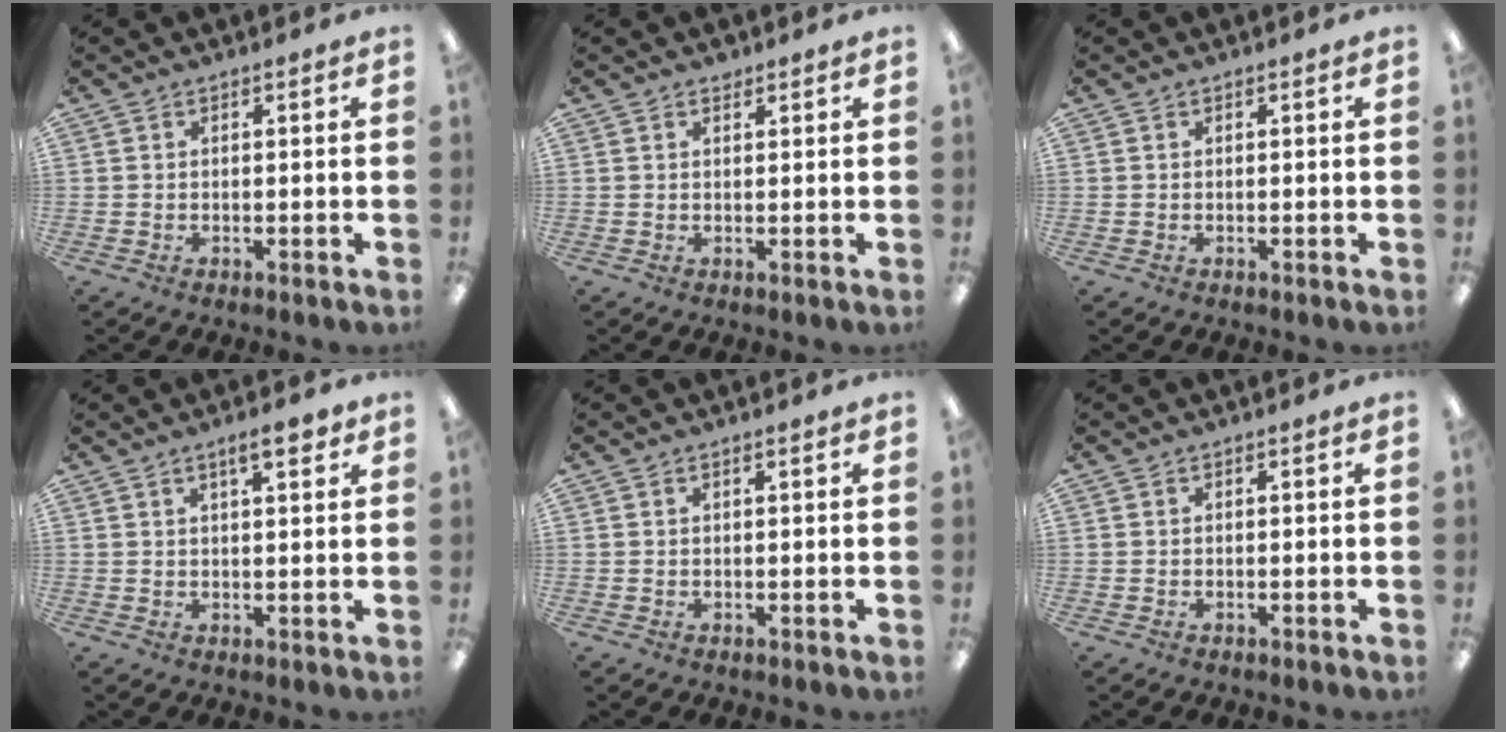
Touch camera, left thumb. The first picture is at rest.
{"total": 1.2, "force": [1.1, 0.4, 0.2], "torque": [0.002, -0.004, 0.020]}
{"total": 0.0}
{"total": 5.1, "force": [3.2, 1.6, 3.7], "torque": [-0.047, -0.011, 0.048]}
{"total": 0.8, "force": [0.6, 0.1, 0.5], "torque": [-0.011, 0.000, 0.011]}
{"total": 0.0}